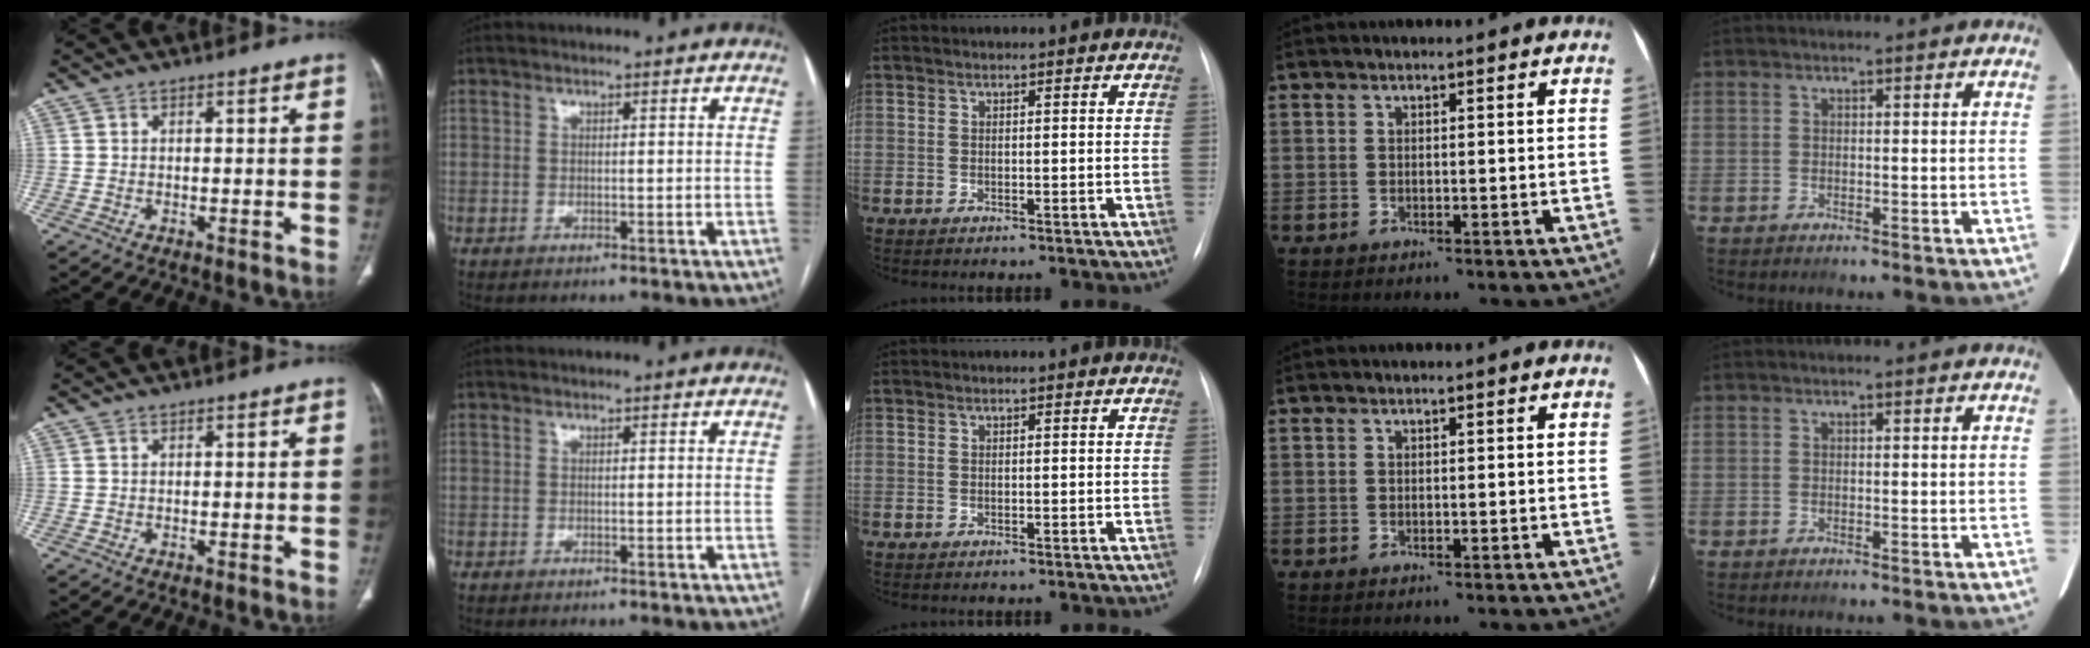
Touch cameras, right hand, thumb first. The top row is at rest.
{}